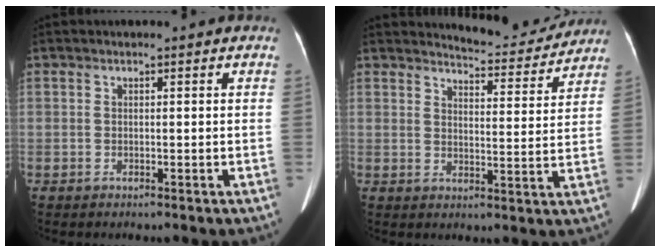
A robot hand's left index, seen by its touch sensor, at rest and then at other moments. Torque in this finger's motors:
{"motor_torque": [-0.02, -0.39, 0.00, 0.02]}